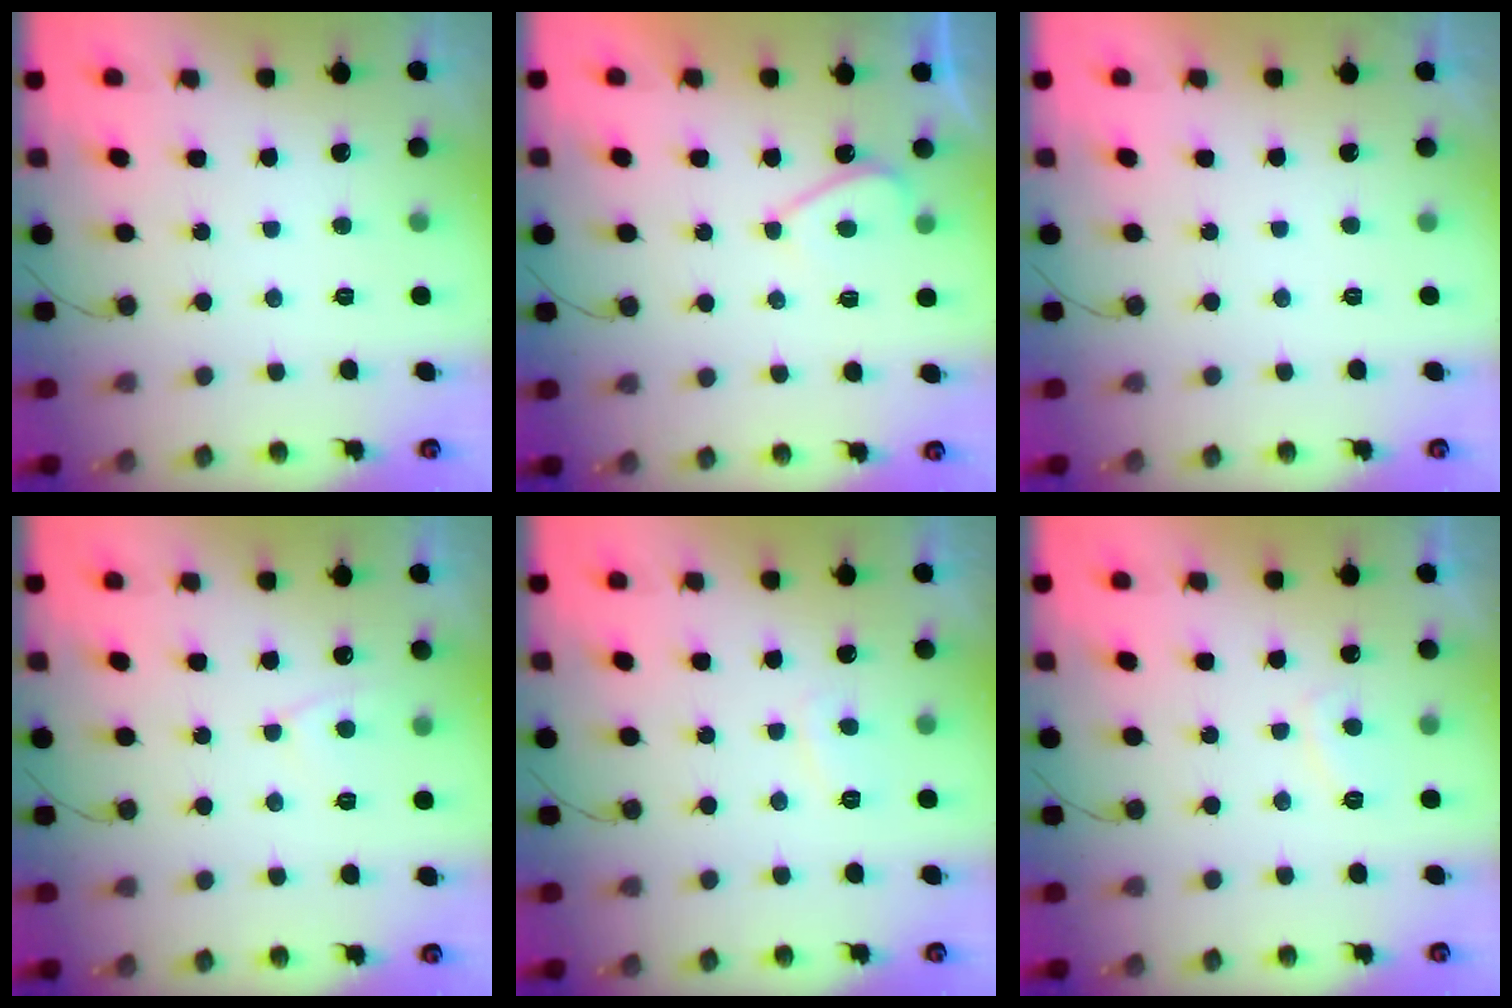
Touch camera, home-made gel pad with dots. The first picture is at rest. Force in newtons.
{"total": 3.3, "press": 3.2, "slide": 0.5}
{"total": 2.2, "press": 2.1, "slide": 0.4}
{"total": 4.4, "press": 4.4, "slide": 0.5}
{"total": 2.1, "press": 2.0, "slide": 0.7}
{"total": 3.3, "press": 3.2, "slide": 0.7}